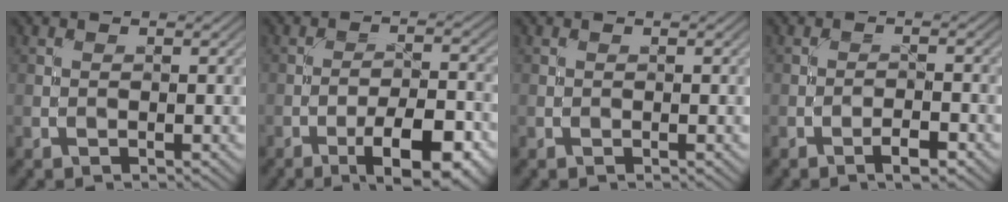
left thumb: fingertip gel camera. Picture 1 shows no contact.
{"total": 9.6, "force": [-5.3, 2.9, 7.5], "torque": [-0.115, 0.003, -0.077]}
{"total": 0.0}
{"total": 2.7, "force": [-1.7, 0.6, 2.0], "torque": [-0.038, 0.005, -0.034]}